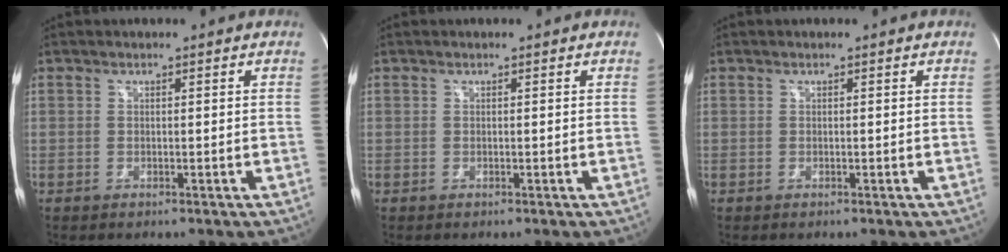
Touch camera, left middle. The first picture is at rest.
{"total": 0.0}
{"total": 0.0}